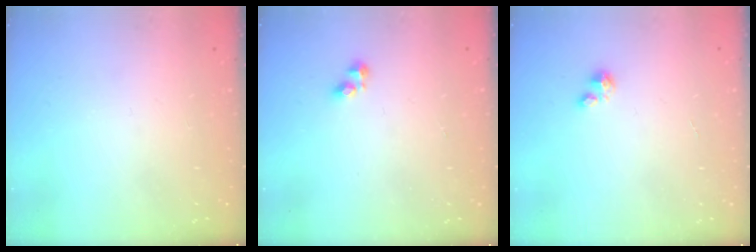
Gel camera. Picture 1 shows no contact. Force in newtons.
{"total": 2.8, "press": 2.8, "slide": 0.3}
{"total": 0.7, "press": 0.7, "slide": 0.2}